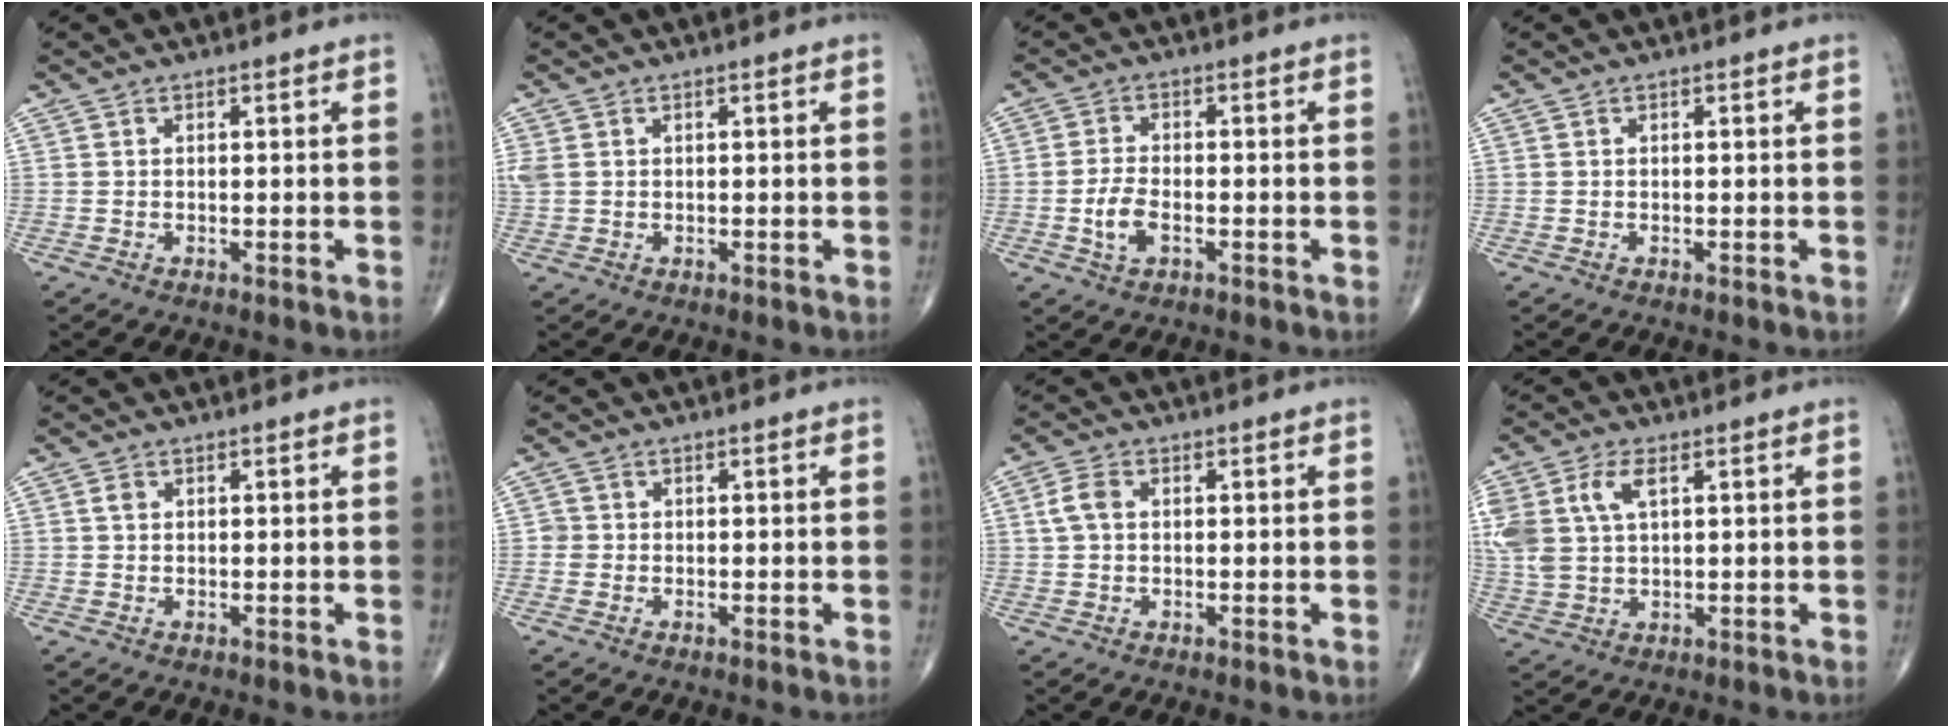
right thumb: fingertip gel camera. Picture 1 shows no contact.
{"total": 2.1, "force": [0.6, 1.6, 1.3], "torque": [-0.045, 0.012, 0.018]}
{"total": 4.7, "force": [-1.5, 2.3, 3.8], "torque": [-0.079, 0.008, -0.028]}
{"total": 0.0}
{"total": 1.2, "force": [0.3, 0.9, 0.6], "torque": [-0.010, 0.002, 0.005]}
{"total": 1.3, "force": [-0.2, 1.3, 0.1], "torque": [0.008, 0.005, -0.005]}
{"total": 3.5, "force": [0.6, 2.3, 2.5], "torque": [-0.058, 0.009, 0.009]}
{"total": 10.0, "force": [3.3, 5.6, 7.6], "torque": [-0.182, 0.007, 0.071]}